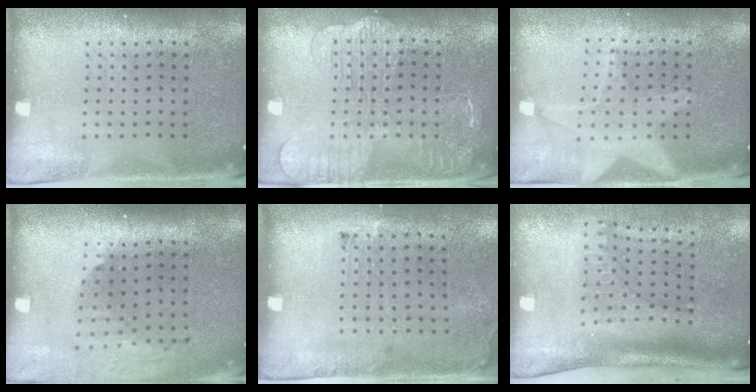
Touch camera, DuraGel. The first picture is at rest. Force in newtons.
{"total": 2.2, "press": 2.1, "slide": 0.4}
{"total": 1.9, "press": 1.6, "slide": 1.0}
{"total": 2.0, "press": 1.5, "slide": 1.4}
{"total": 1.9, "press": 1.3, "slide": 1.4}
{"total": 1.9, "press": 1.4, "slide": 1.3}